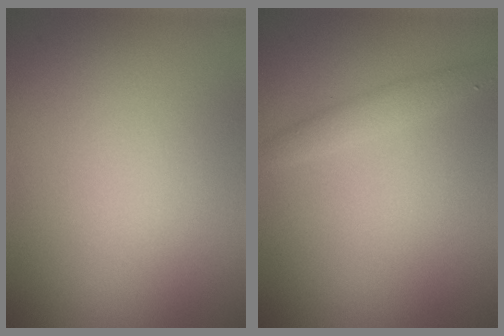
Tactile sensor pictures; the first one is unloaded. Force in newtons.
{"total": 1.5, "press": 1.5, "slide": 0.1}